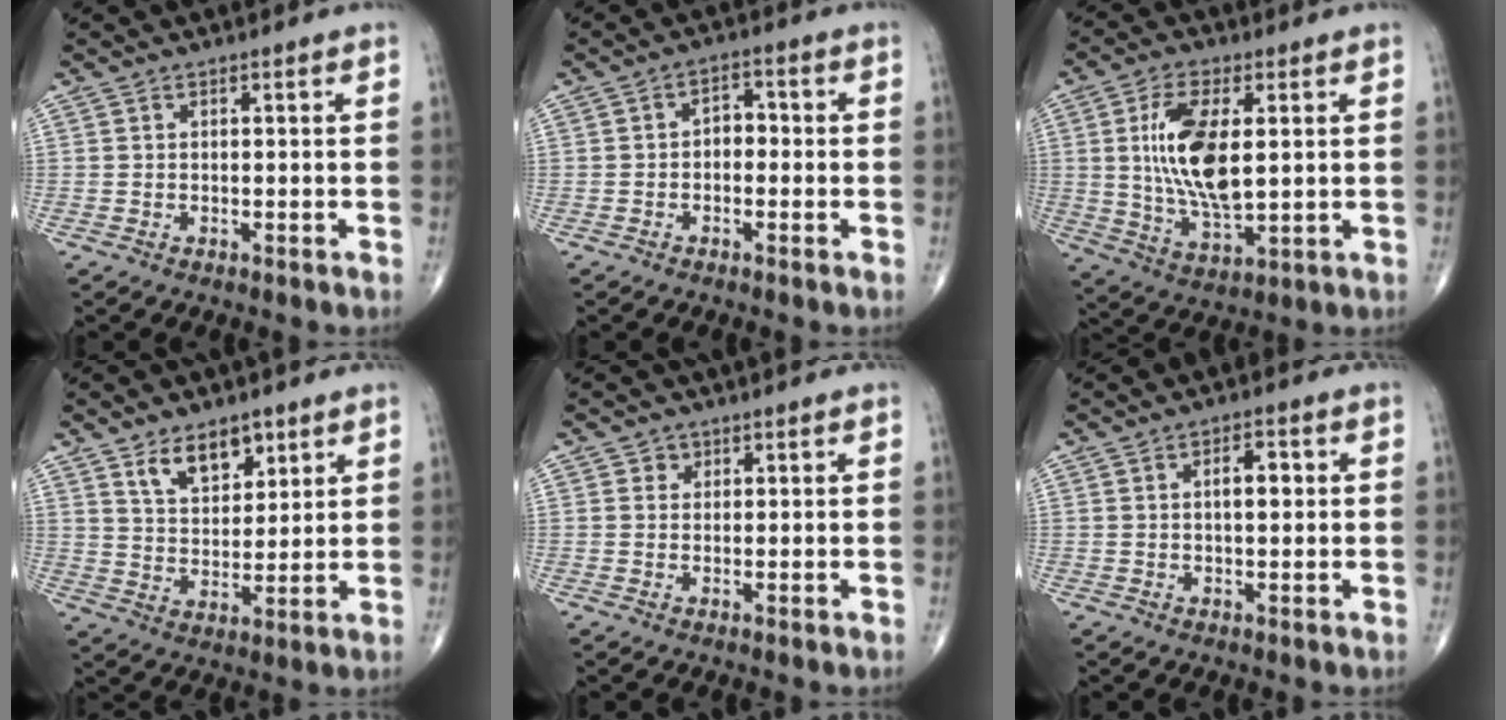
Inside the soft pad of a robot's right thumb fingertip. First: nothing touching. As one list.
[{"total": 3.5, "force": [-0.5, 2.5, 2.5], "torque": [-0.023, 0.016, -0.017]}, {"total": 14.5, "force": [2.2, 6.5, 12.8], "torque": [-0.243, -0.019, 0.047]}, {"total": 9.2, "force": [5.5, 5.1, 5.4], "torque": [-0.062, -0.036, 0.100]}, {"total": 1.6, "force": [0.7, 1.4, 0.3], "torque": [0.009, -0.001, 0.007]}, {"total": 4.3, "force": [0.8, 2.0, 3.7], "torque": [-0.050, 0.004, 0.010]}]